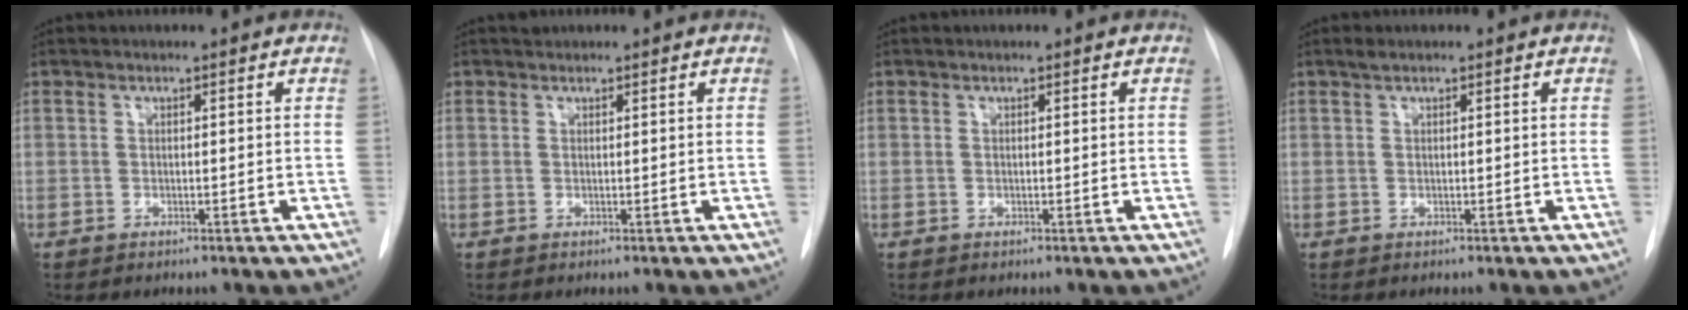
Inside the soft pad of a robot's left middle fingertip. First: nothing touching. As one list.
[{"total": 0.7, "force": [0.6, 0.3, -0.1], "torque": [-0.005, 0.010, 0.011]}, {"total": 0.0}, {"total": 0.6, "force": [0.5, 0.0, 0.4], "torque": [-0.013, 0.005, 0.012]}]